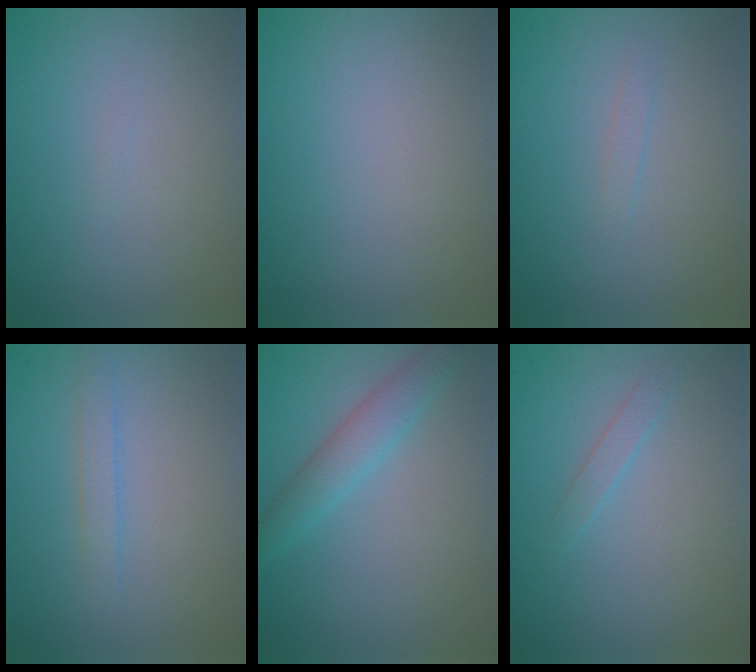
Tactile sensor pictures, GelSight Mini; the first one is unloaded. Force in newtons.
{"total": 0.0}
{"total": 0.6, "press": 0.6, "slide": 0.1}
{"total": 1.2, "press": 1.2, "slide": 0.1}
{"total": 2.7, "press": 2.7, "slide": 0.1}
{"total": 1.0, "press": 1.0, "slide": 0.0}